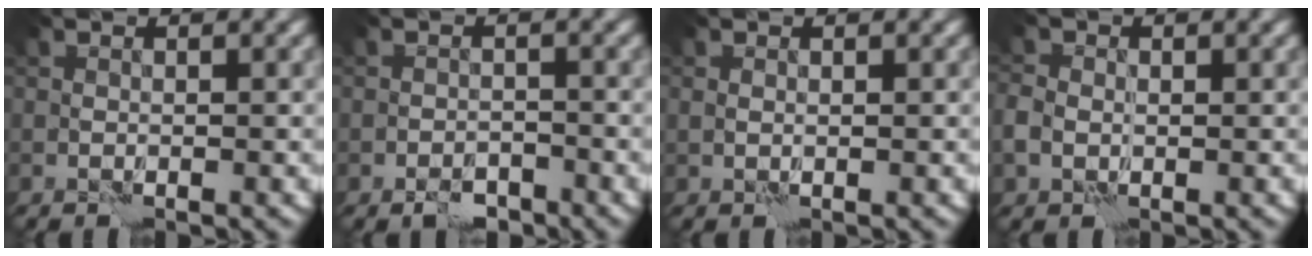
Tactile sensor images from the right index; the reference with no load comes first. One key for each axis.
{"total": 2.1, "fx": -1.7, "fy": 1.0, "fz": 0.8, "tx": -0.009, "ty": 0.000, "tz": -0.030}
{"total": 0.6, "fx": 0.4, "fy": 0.3, "fz": 0.2, "tx": -0.005, "ty": -0.002, "tz": 0.008}
{"total": 2.3, "fx": -0.1, "fy": 1.9, "fz": 1.3, "tx": -0.028, "ty": -0.005, "tz": -0.003}